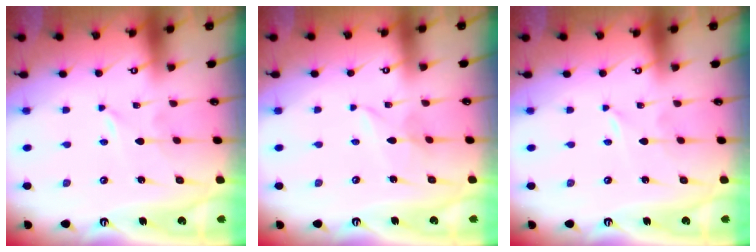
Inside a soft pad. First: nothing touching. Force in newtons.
{"total": 2.5, "press": 2.5, "slide": 0.2}
{"total": 0.0}